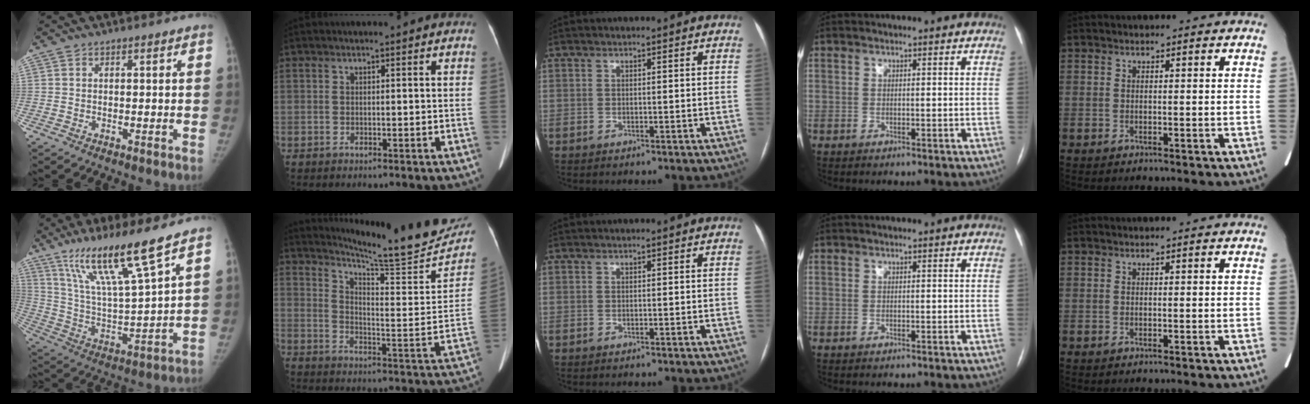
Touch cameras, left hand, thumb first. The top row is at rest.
{"thumb": {"total": 16.1, "force": [11.0, 0.4, 11.7], "torque": [-0.205, -0.060, 0.210]}, "index": {"total": 19.4, "force": [18.5, -0.5, 6.0], "torque": [-0.101, -0.102, 0.243]}}